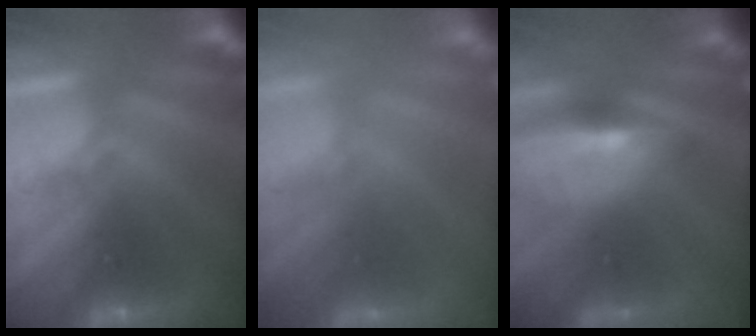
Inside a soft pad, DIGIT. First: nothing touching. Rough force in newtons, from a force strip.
{"total": 6.2}
{"total": 8.1}